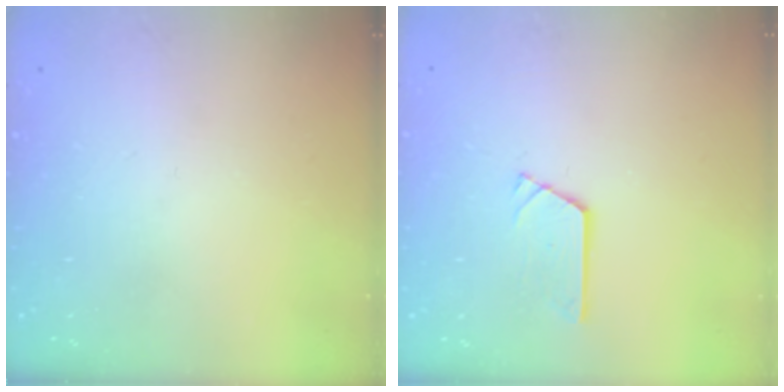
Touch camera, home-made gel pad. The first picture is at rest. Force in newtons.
{"total": 2.9, "press": 2.9, "slide": 0.2}